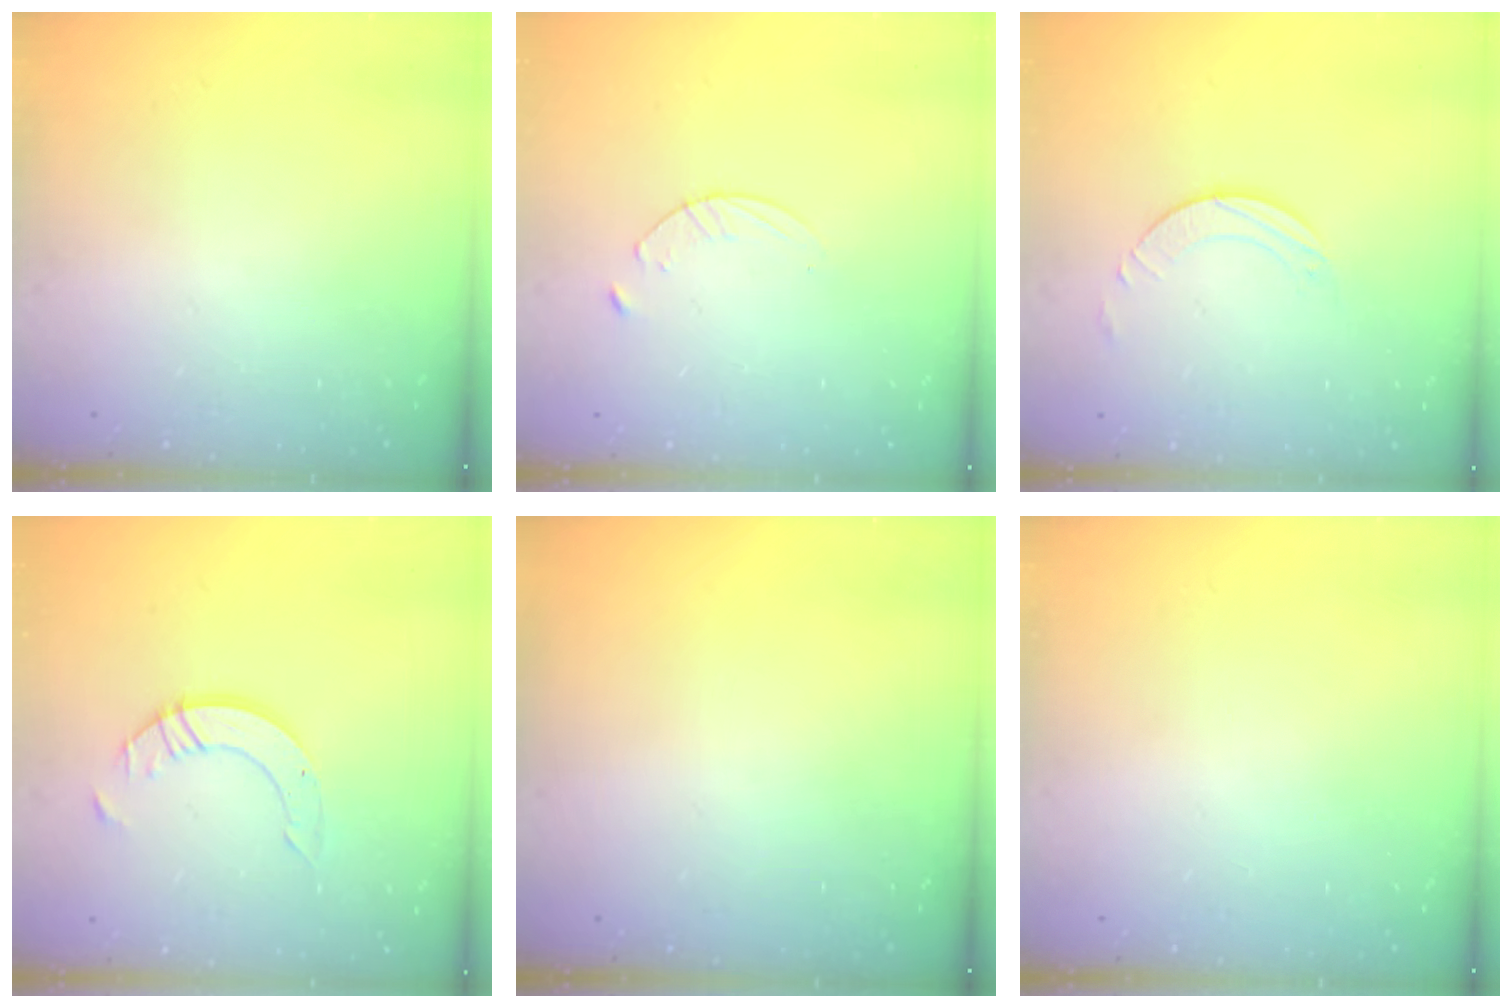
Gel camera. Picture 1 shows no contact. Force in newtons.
{"total": 3.1, "press": 3.1, "slide": 0.3}
{"total": 1.9, "press": 1.9, "slide": 0.1}
{"total": 8.1, "press": 8.1, "slide": 0.7}
{"total": 0.0}
{"total": 0.0}